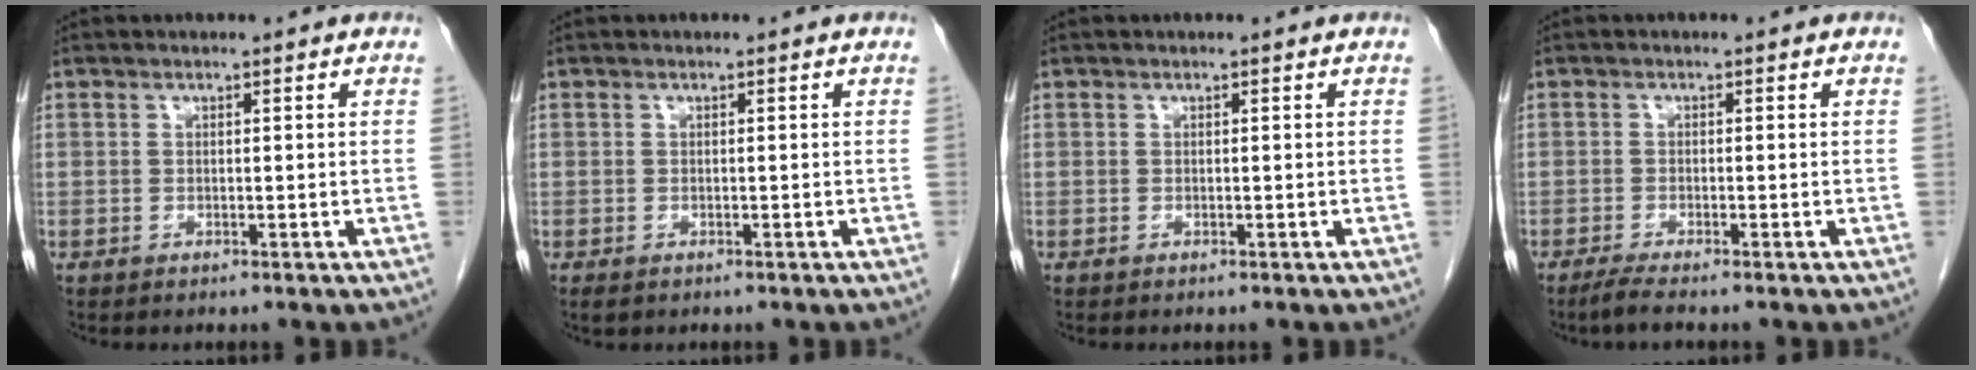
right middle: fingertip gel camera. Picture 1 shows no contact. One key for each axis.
{"total": 1.0, "fx": -0.6, "fy": 0.6, "fz": 0.5, "tx": -0.007, "ty": 0.001, "tz": -0.004}
{"total": 0.0}
{"total": 2.1, "fx": -1.7, "fy": -0.3, "fz": 1.2, "tx": -0.034, "ty": -0.007, "tz": -0.037}